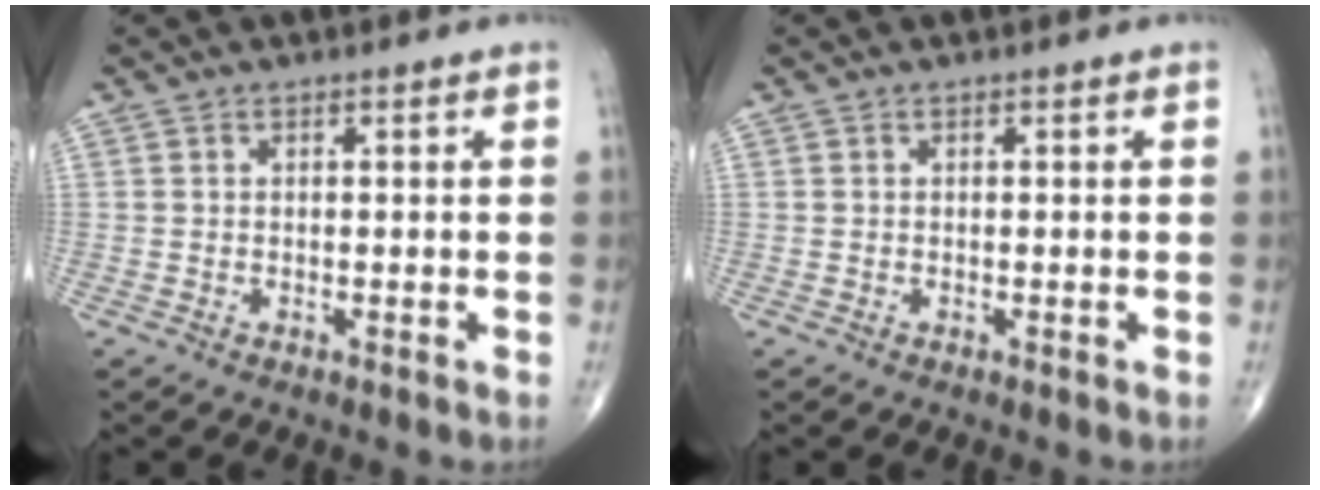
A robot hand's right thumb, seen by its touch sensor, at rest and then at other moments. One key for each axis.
{"total": 0.0}